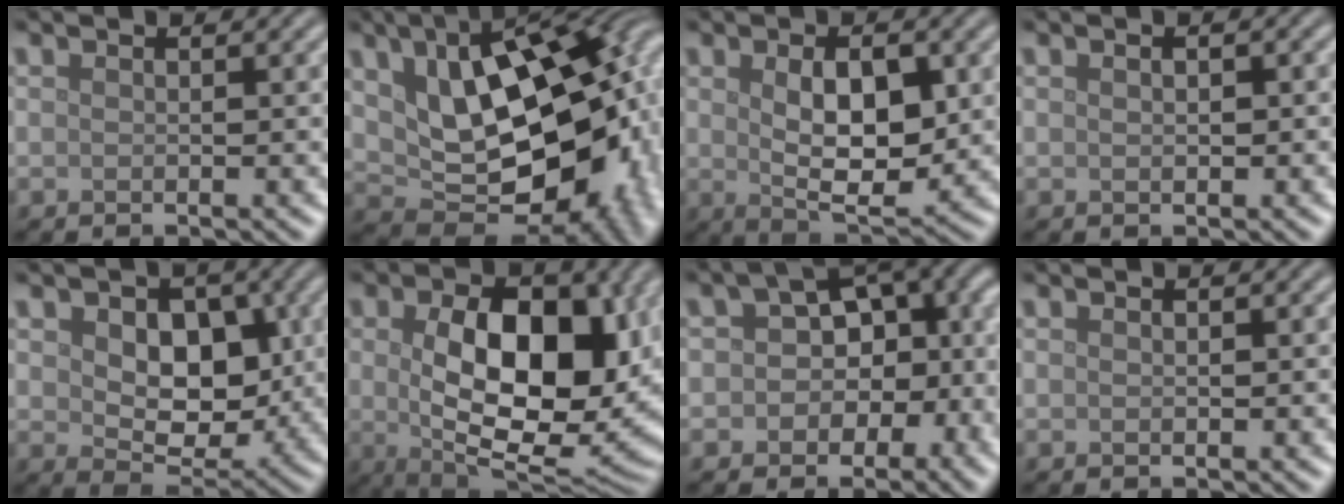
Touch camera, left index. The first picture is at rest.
{"total": 18.8, "force": [3.1, 10.9, 14.9], "torque": [-0.230, -0.012, 0.078]}
{"total": 6.4, "force": [0.7, 3.2, 5.5], "torque": [-0.093, -0.008, 0.017]}
{"total": 0.8, "force": [0.1, 0.4, 0.6], "torque": [-0.010, 0.002, 0.003]}
{"total": 6.7, "force": [1.1, 4.5, 4.9], "torque": [-0.077, -0.009, 0.018]}
{"total": 13.1, "force": [1.3, 7.4, 10.7], "torque": [-0.150, -0.012, 0.028]}
{"total": 14.2, "force": [0.7, 9.7, 10.4], "torque": [-0.118, -0.007, 0.026]}
{"total": 0.0}